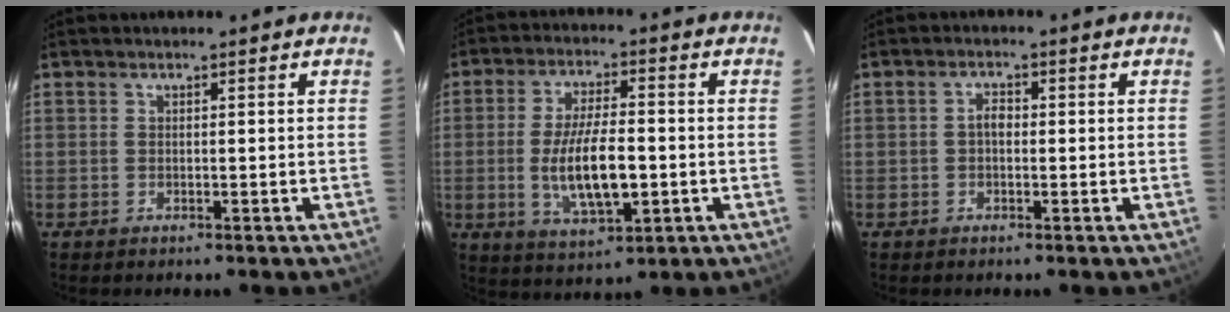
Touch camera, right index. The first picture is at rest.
{"total": 11.9, "force": [-2.0, 4.1, 11.0], "torque": [-0.212, -0.010, -0.029]}
{"total": 1.8, "force": [-0.3, 1.2, 1.3], "torque": [-0.024, 0.009, -0.007]}